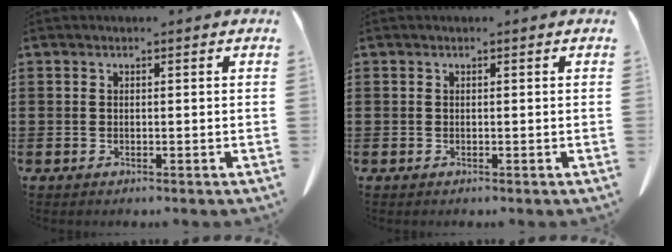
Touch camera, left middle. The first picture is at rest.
{"total": 0.0}